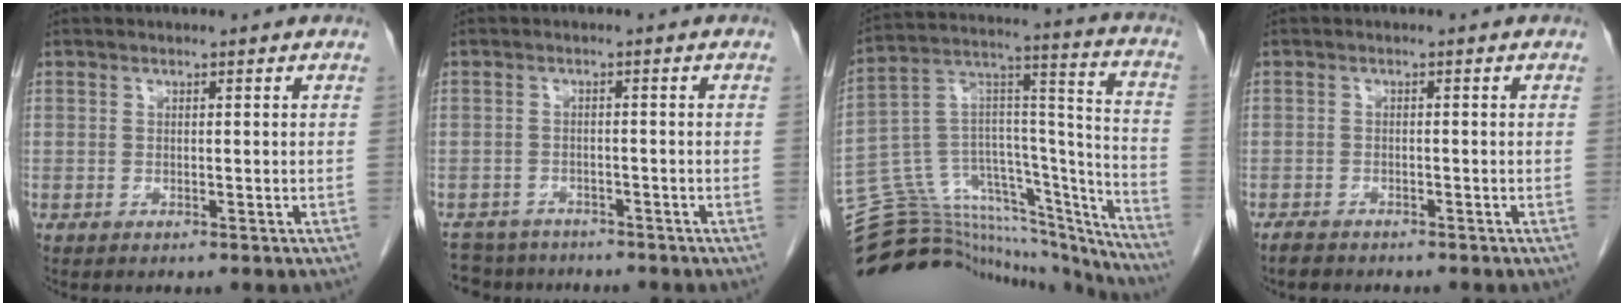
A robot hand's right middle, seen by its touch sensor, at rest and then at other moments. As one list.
[{"total": 5.8, "force": [-5.2, 2.5, -0.1], "torque": [0.004, 0.002, -0.081]}, {"total": 33.7, "force": [-30.8, 8.0, 11.0], "torque": [-0.143, 0.030, -0.446]}, {"total": 2.8, "force": [-2.4, 1.0, 0.9], "torque": [-0.021, -0.005, -0.036]}]